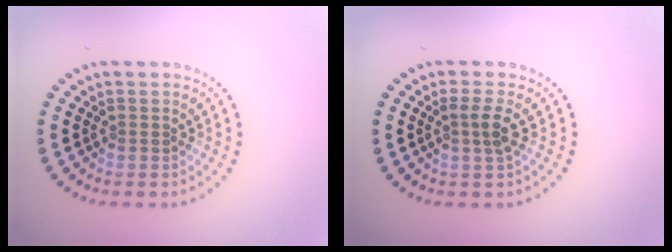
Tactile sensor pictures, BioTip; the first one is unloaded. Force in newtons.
{"total": 1.8, "press": 1.5, "slide": 1.1}